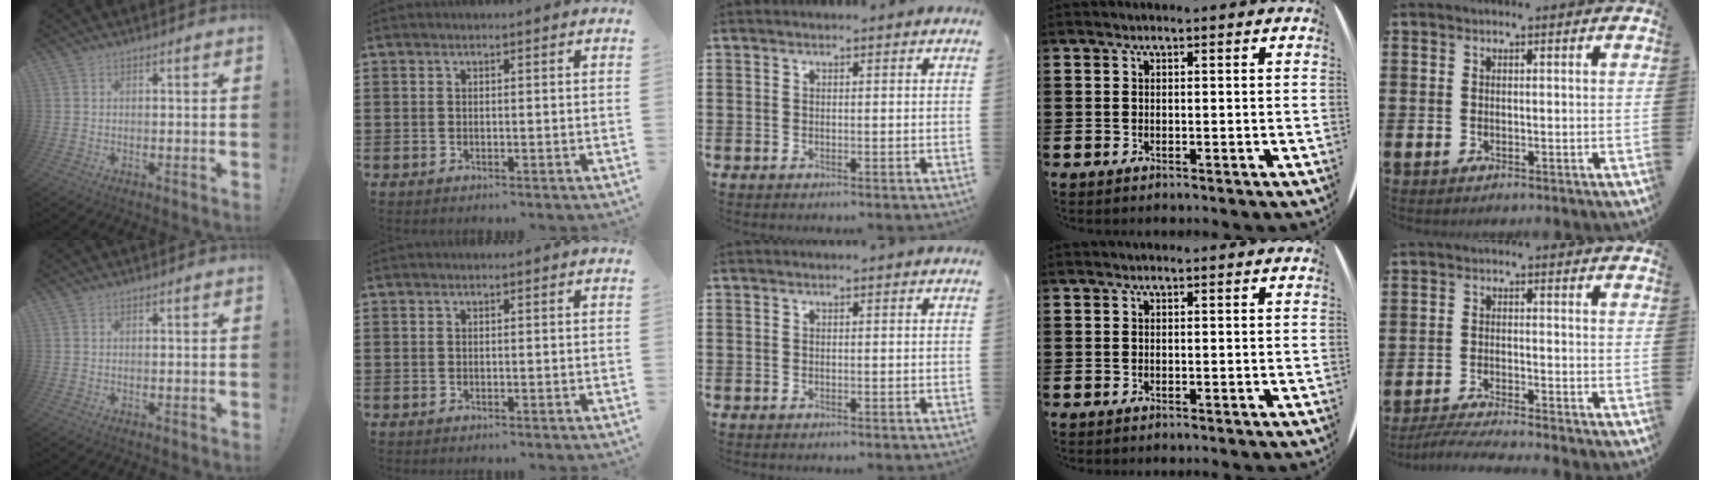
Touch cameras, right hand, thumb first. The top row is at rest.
{"little": {"total": 3.0, "force": [-2.9, -0.2, 1.0], "torque": [-0.015, -0.002, -0.056]}}